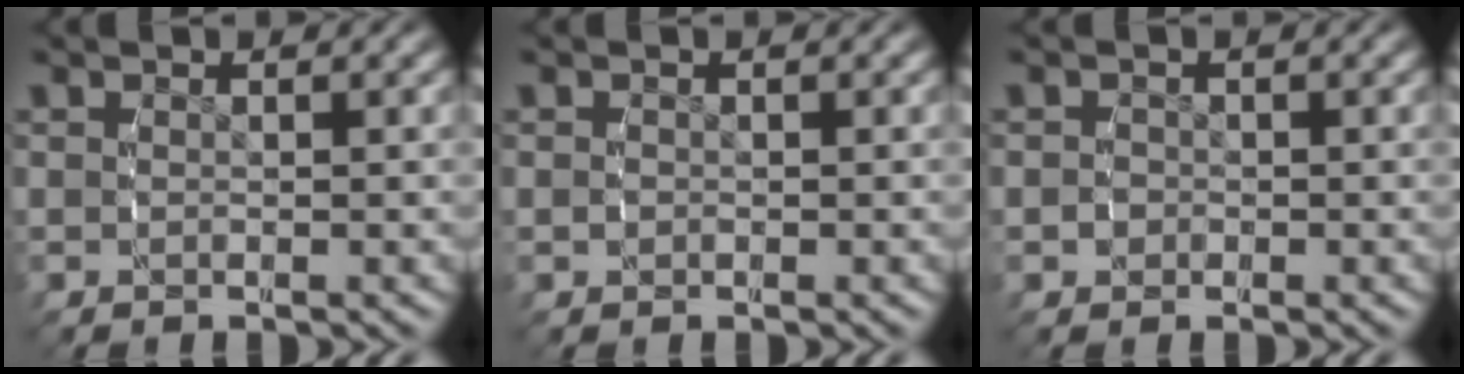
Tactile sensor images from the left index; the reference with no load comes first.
{"total": 0.7, "force": [-0.2, 0.6, 0.1], "torque": [-0.012, -0.005, -0.001]}
{"total": 1.5, "force": [-0.5, 1.4, 0.1], "torque": [-0.012, -0.008, -0.009]}